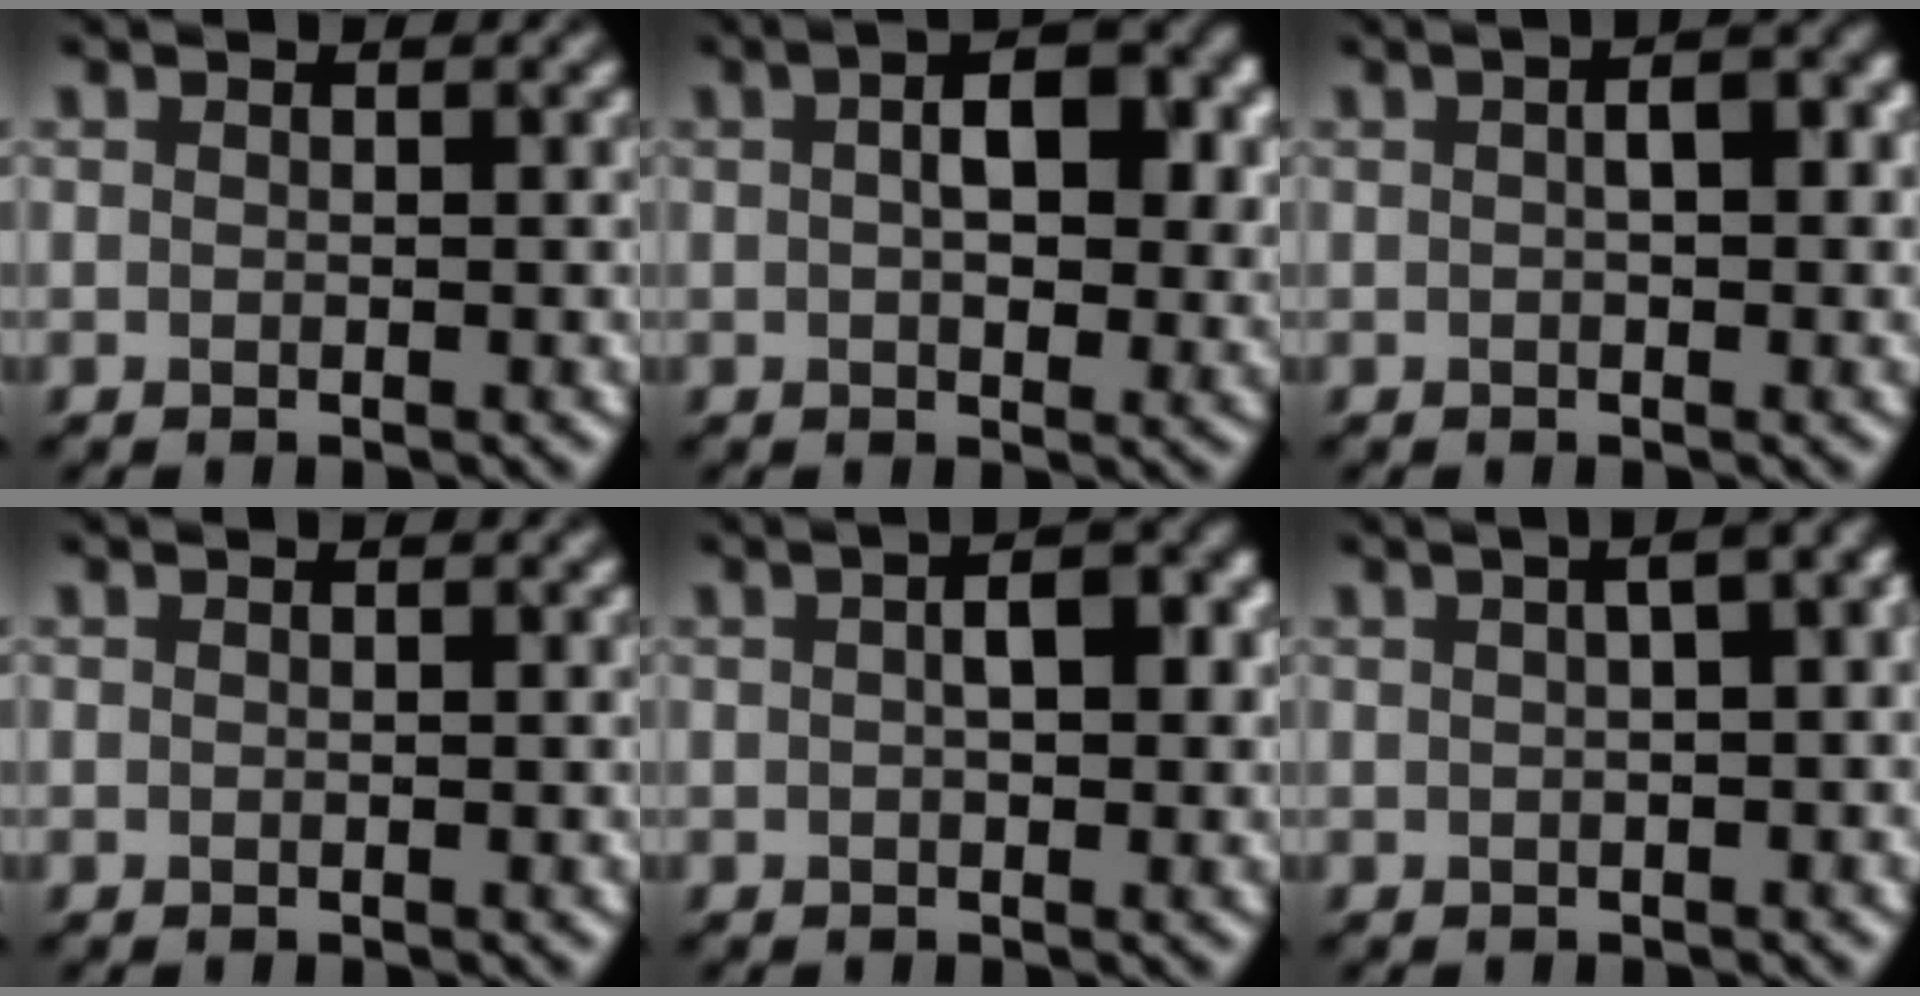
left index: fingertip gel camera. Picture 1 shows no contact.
{"total": 6.4, "force": [1.2, 3.2, 5.3], "torque": [-0.072, 0.006, 0.013]}
{"total": 3.4, "force": [0.4, 1.5, 3.1], "torque": [-0.041, 0.007, 0.000]}
{"total": 0.0}
{"total": 4.2, "force": [0.5, 1.9, 3.7], "torque": [-0.051, 0.009, 0.002]}
{"total": 8.1, "force": [2.1, 3.6, 7.0], "torque": [-0.053, 0.041, 0.009]}